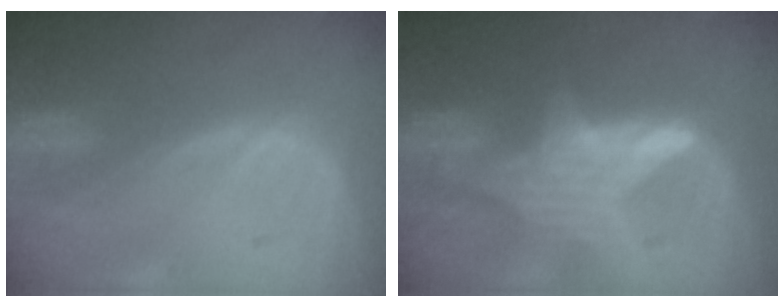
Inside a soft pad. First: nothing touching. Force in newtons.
{"total": 6.8, "press": 6.8, "slide": 0.1}